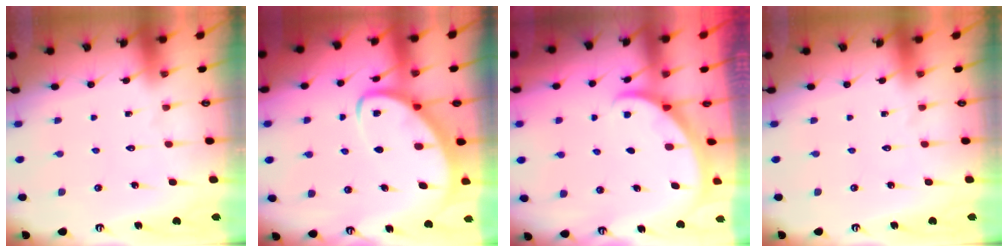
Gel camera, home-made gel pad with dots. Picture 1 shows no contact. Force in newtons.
{"total": 4.5, "press": 4.5, "slide": 0.5}
{"total": 1.9, "press": 1.9, "slide": 0.1}
{"total": 0.0}